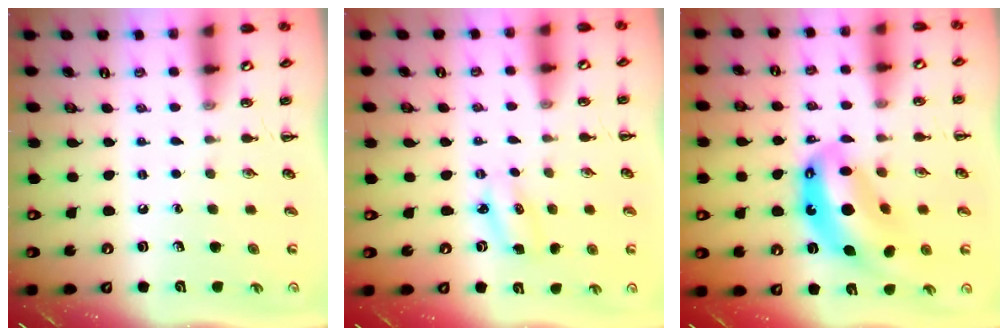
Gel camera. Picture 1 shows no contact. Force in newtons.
{"total": 2.8, "press": 2.8, "slide": 0.6}
{"total": 14.5, "press": 13.9, "slide": 4.1}